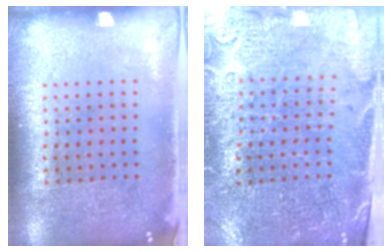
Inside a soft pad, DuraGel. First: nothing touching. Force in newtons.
{"total": 3.4, "press": 3.3, "slide": 1.1}